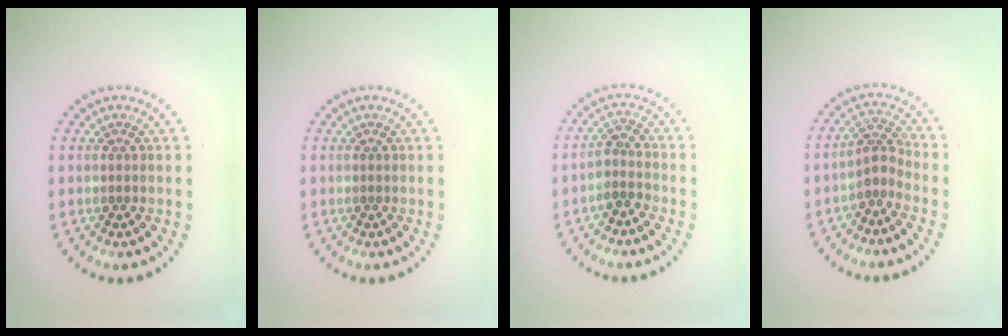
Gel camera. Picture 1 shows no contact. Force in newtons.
{"total": 0.0}
{"total": 2.0, "press": 1.5, "slide": 1.2}
{"total": 2.2, "press": 1.6, "slide": 1.5}